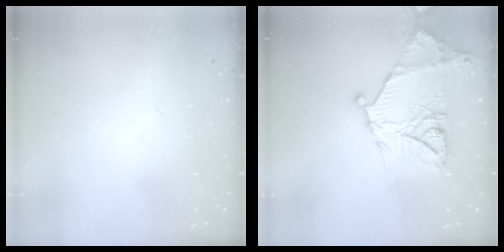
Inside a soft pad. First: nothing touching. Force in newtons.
{"total": 18.7, "press": 18.6, "slide": 1.4}